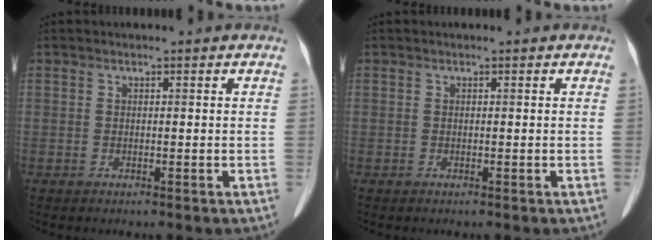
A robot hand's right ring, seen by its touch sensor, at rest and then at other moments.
{"total": 0.0}